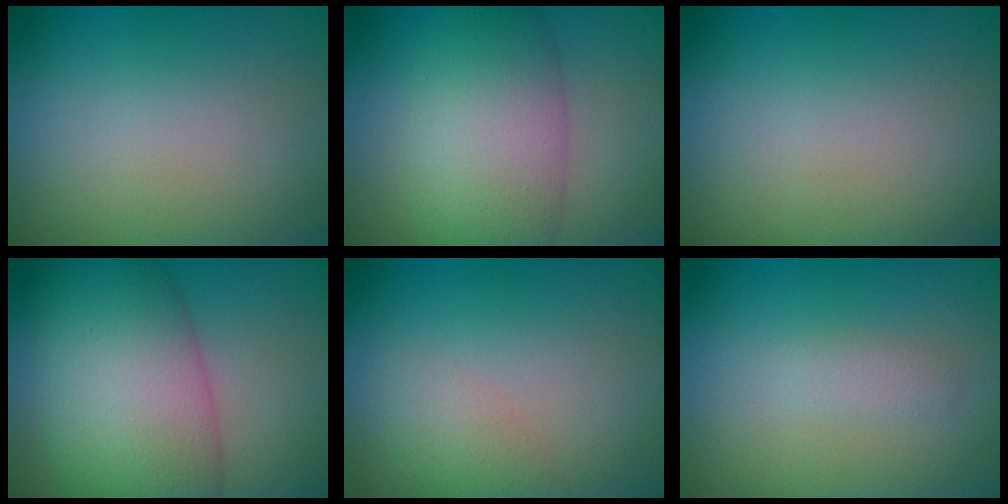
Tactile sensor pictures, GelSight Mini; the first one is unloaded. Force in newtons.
{"total": 7.5, "press": 7.5, "slide": 0.3}
{"total": 0.0}
{"total": 10.1, "press": 10.1, "slide": 0.3}
{"total": 2.1, "press": 2.1, "slide": 0.1}
{"total": 1.0, "press": 1.0, "slide": 0.0}